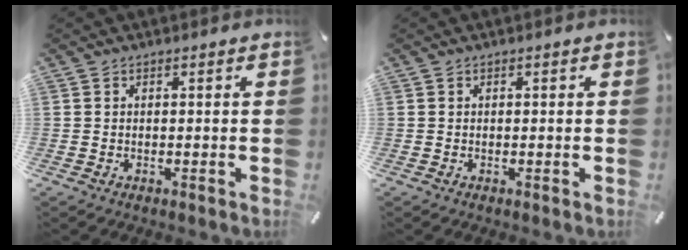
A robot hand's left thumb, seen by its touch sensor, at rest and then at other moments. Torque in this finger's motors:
{"motor_torque": [-0.13, -0.07, -0.06, -0.01, 0.00]}